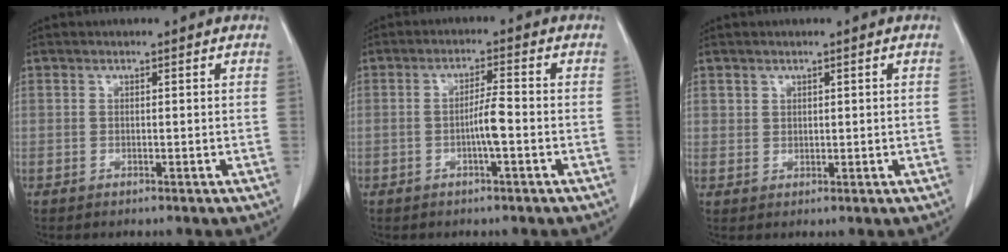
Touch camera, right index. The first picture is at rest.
{"total": 3.7, "force": [-1.0, 0.2, 3.6], "torque": [-0.064, 0.004, -0.020]}
{"total": 1.7, "force": [0.8, 1.5, 0.1], "torque": [0.013, -0.003, 0.008]}